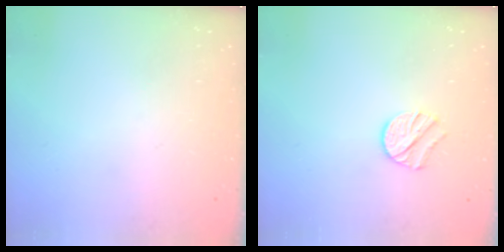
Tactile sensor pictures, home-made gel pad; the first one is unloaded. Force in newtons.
{"total": 7.9, "press": 7.9, "slide": 0.1}